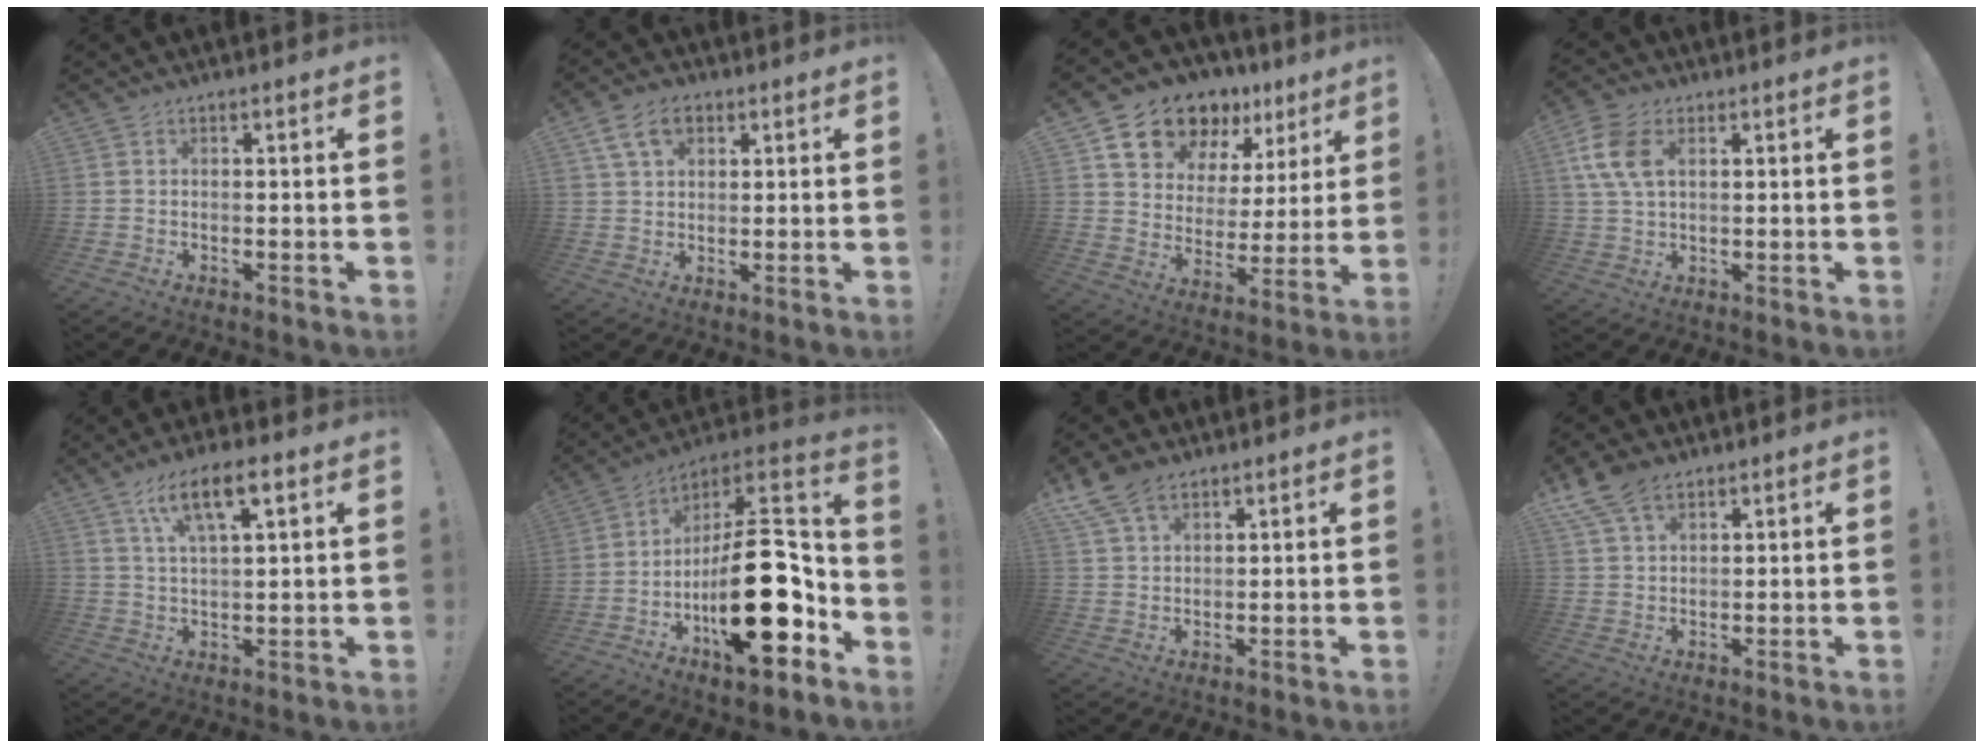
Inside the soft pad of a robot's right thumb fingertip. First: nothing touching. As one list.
[{"total": 8.8, "force": [4.1, 6.0, 4.9], "torque": [-0.072, -0.002, 0.079]}, {"total": 15.7, "force": [11.9, 8.8, 5.1], "torque": [-0.087, -0.083, 0.226]}, {"total": 10.3, "force": [3.3, 6.5, 7.2], "torque": [-0.150, 0.001, 0.065]}, {"total": 10.1, "force": [5.2, 3.3, 8.1], "torque": [-0.136, -0.012, 0.091]}, {"total": 28.1, "force": [-6.5, 12.4, 24.3], "torque": [-0.390, 0.038, -0.095]}, {"total": 8.4, "force": [5.6, 4.6, 4.2], "torque": [-0.076, -0.021, 0.112]}, {"total": 8.5, "force": [5.5, 4.6, 4.6], "torque": [-0.081, -0.018, 0.109]}]